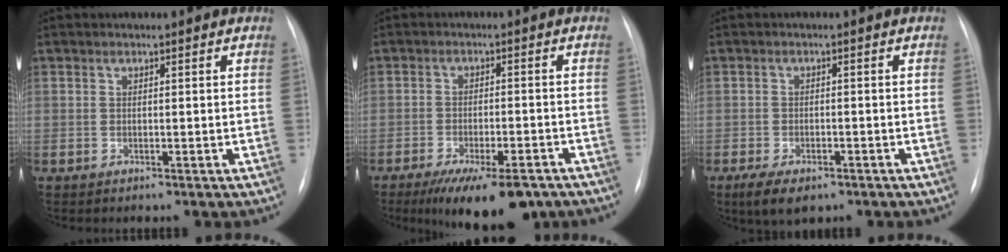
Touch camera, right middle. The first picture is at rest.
{"total": 12.3, "force": [-9.0, 3.7, 7.6], "torque": [-0.102, -0.011, -0.134]}
{"total": 5.7, "force": [-3.8, 2.5, 3.5], "torque": [-0.065, -0.010, -0.056]}